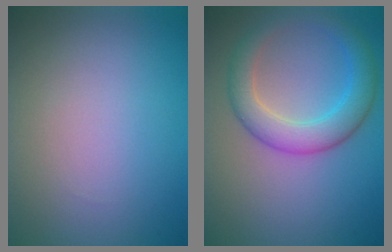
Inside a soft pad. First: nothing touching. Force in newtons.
{"total": 4.5, "press": 4.5, "slide": 0.1}